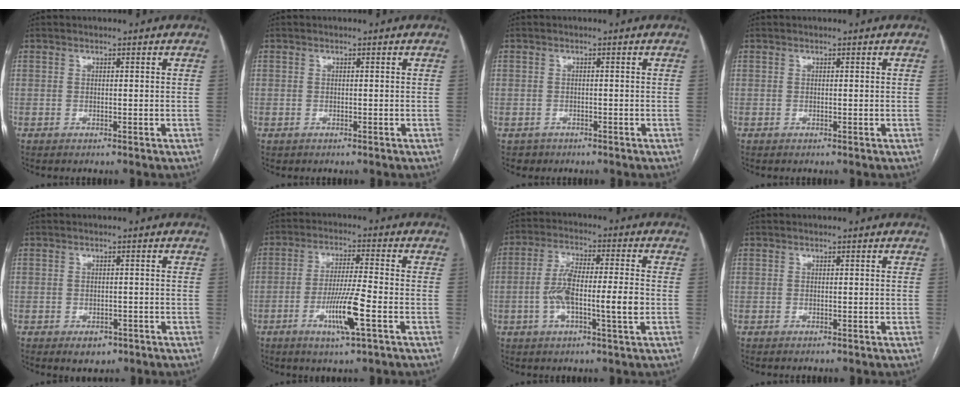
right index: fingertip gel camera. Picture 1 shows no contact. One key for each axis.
{"total": 0.6, "fx": -0.2, "fy": 0.6, "fz": 0.0, "tx": -0.002, "ty": 0.006, "tz": -0.004}
{"total": 2.2, "fx": -1.2, "fy": 1.9, "fz": -0.2, "tx": -0.003, "ty": 0.008, "tz": -0.018}
{"total": 0.0}
{"total": 2.8, "fx": -1.6, "fy": 1.8, "fz": 1.4, "tx": -0.015, "ty": 0.001, "tz": -0.009}
{"total": 8.9, "fx": -3.3, "fy": 0.0, "fz": 8.3, "tx": -0.158, "ty": -0.011, "tz": -0.061}
{"total": 10.3, "fx": -1.8, "fy": 1.4, "fz": 10.0, "tx": -0.188, "ty": 0.015, "tz": -0.034}
{"total": 0.0}